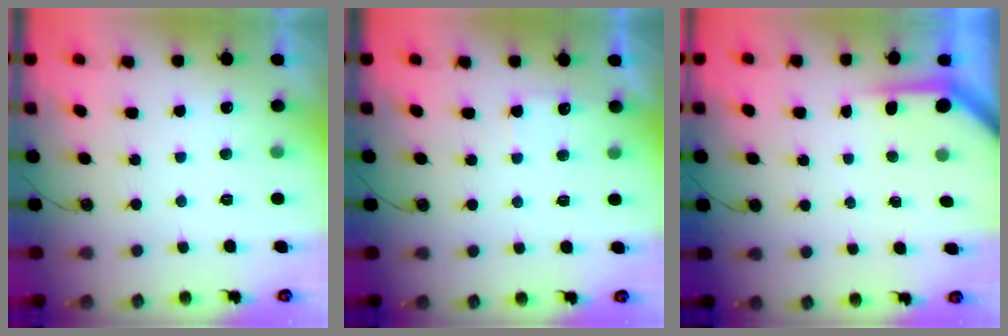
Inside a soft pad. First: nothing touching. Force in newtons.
{"total": 4.3, "press": 4.2, "slide": 0.8}
{"total": 3.6, "press": 3.5, "slide": 0.4}